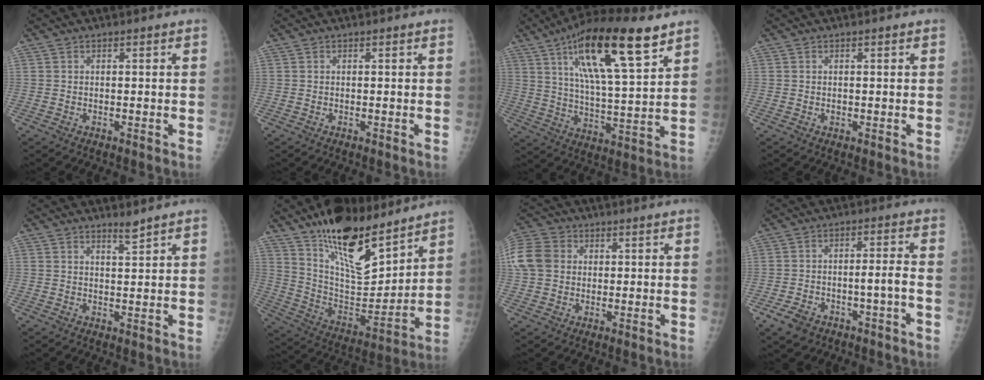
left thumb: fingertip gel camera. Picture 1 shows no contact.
{"total": 0.0}
{"total": 19.7, "force": [10.9, 4.7, 15.7], "torque": [-0.245, -0.037, 0.188]}
{"total": 0.6, "force": [0.3, 0.5, 0.2], "torque": [0.005, -0.001, 0.003]}
{"total": 1.8, "force": [1.7, -0.1, 0.6], "torque": [-0.003, -0.019, 0.030]}
{"total": 21.6, "force": [16.0, 7.7, 12.3], "torque": [-0.157, -0.103, 0.279]}
{"total": 14.2, "force": [2.5, 11.8, 7.5], "torque": [-0.187, 0.034, 0.046]}
{"total": 7.0, "force": [-4.1, 2.6, 5.0], "torque": [-0.093, 0.034, -0.059]}